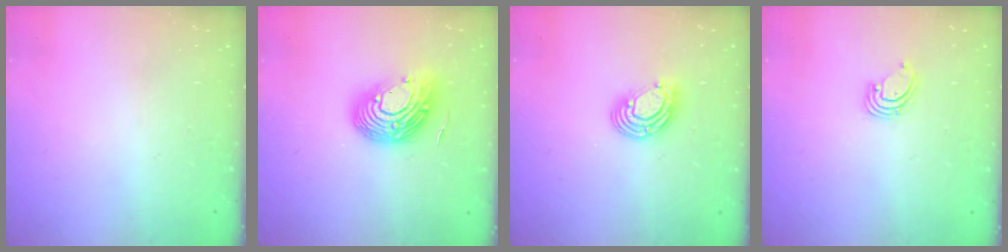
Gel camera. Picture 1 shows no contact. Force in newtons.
{"total": 15.3, "press": 15.2, "slide": 1.1}
{"total": 8.8, "press": 8.7, "slide": 1.5}
{"total": 1.4, "press": 1.4, "slide": 0.1}